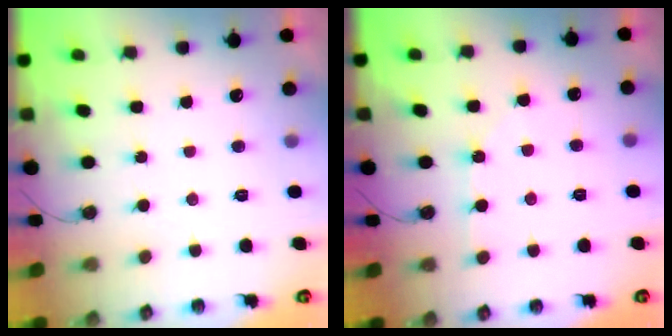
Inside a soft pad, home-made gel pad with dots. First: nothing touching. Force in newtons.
{"total": 5.4, "press": 5.3, "slide": 0.7}